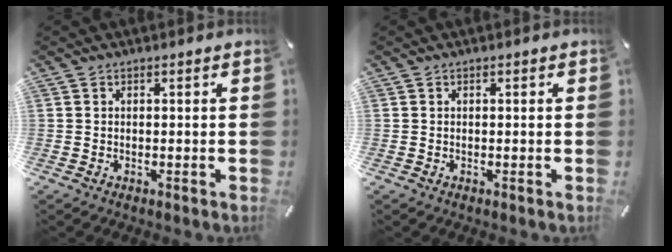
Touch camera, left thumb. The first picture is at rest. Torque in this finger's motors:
{"motor_torque": [-0.29, -0.49, -0.24, 0.33, -0.20]}